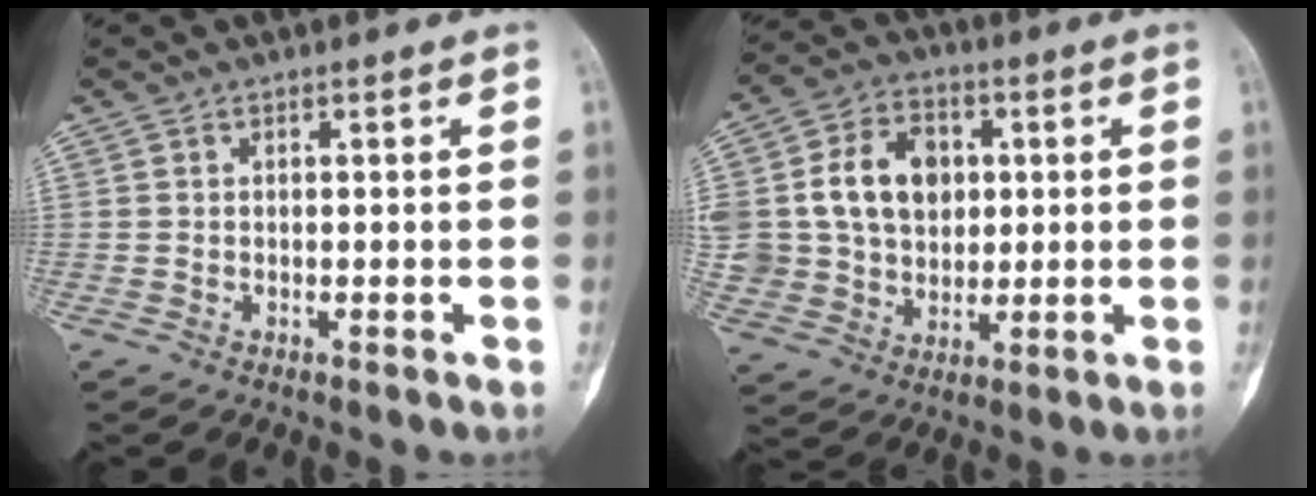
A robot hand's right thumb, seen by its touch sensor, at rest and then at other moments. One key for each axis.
{"total": 18.1, "fx": 3.1, "fy": 14.3, "fz": 10.7, "tx": -0.188, "ty": 0.018, "tz": 0.066}